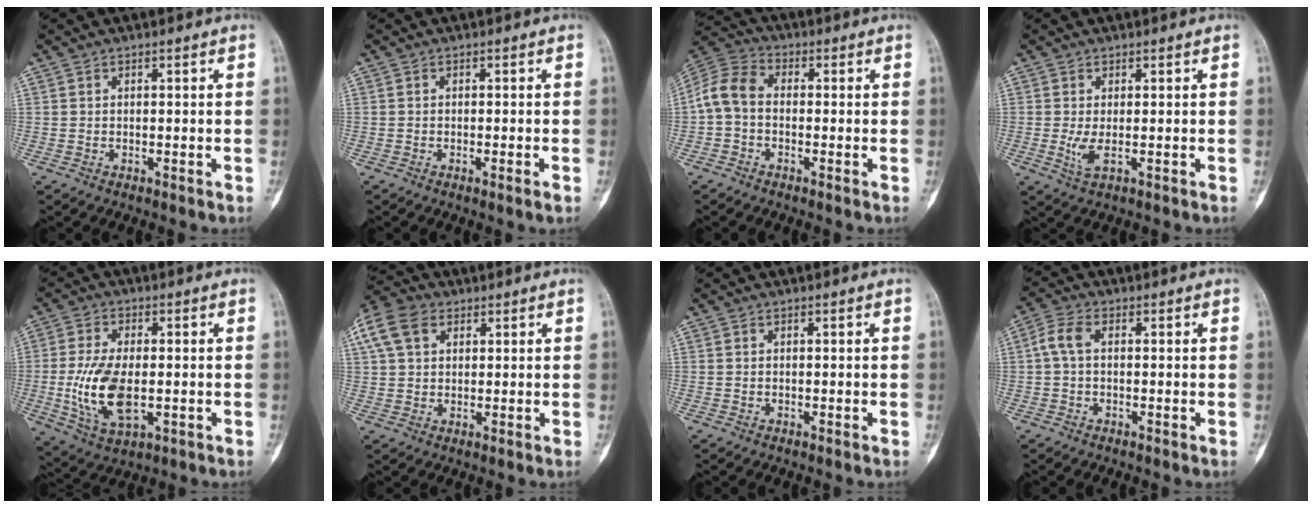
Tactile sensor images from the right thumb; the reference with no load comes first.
{"total": 1.3, "force": [-0.6, 0.0, 1.2], "torque": [-0.023, -0.003, -0.009]}
{"total": 7.6, "force": [-0.9, 5.1, 5.5], "torque": [-0.106, 0.025, -0.034]}
{"total": 2.7, "force": [-0.3, 0.7, 2.6], "torque": [-0.067, -0.011, -0.002]}
{"total": 12.2, "force": [-1.5, 6.2, 10.4], "torque": [-0.206, -0.008, -0.021]}
{"total": 11.6, "force": [4.8, 8.1, 6.7], "torque": [-0.141, 0.022, 0.087]}
{"total": 0.0}
{"total": 4.0, "force": [0.1, 2.2, 3.4], "torque": [-0.077, 0.010, -0.004]}